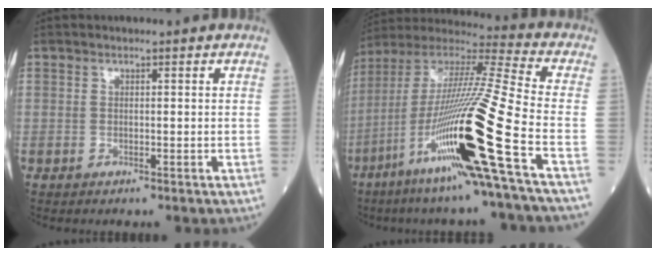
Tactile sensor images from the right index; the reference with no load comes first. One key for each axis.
{"total": 24.1, "fx": -9.8, "fy": -1.4, "fz": 22.0, "tx": -0.425, "ty": -0.040, "tz": -0.190}